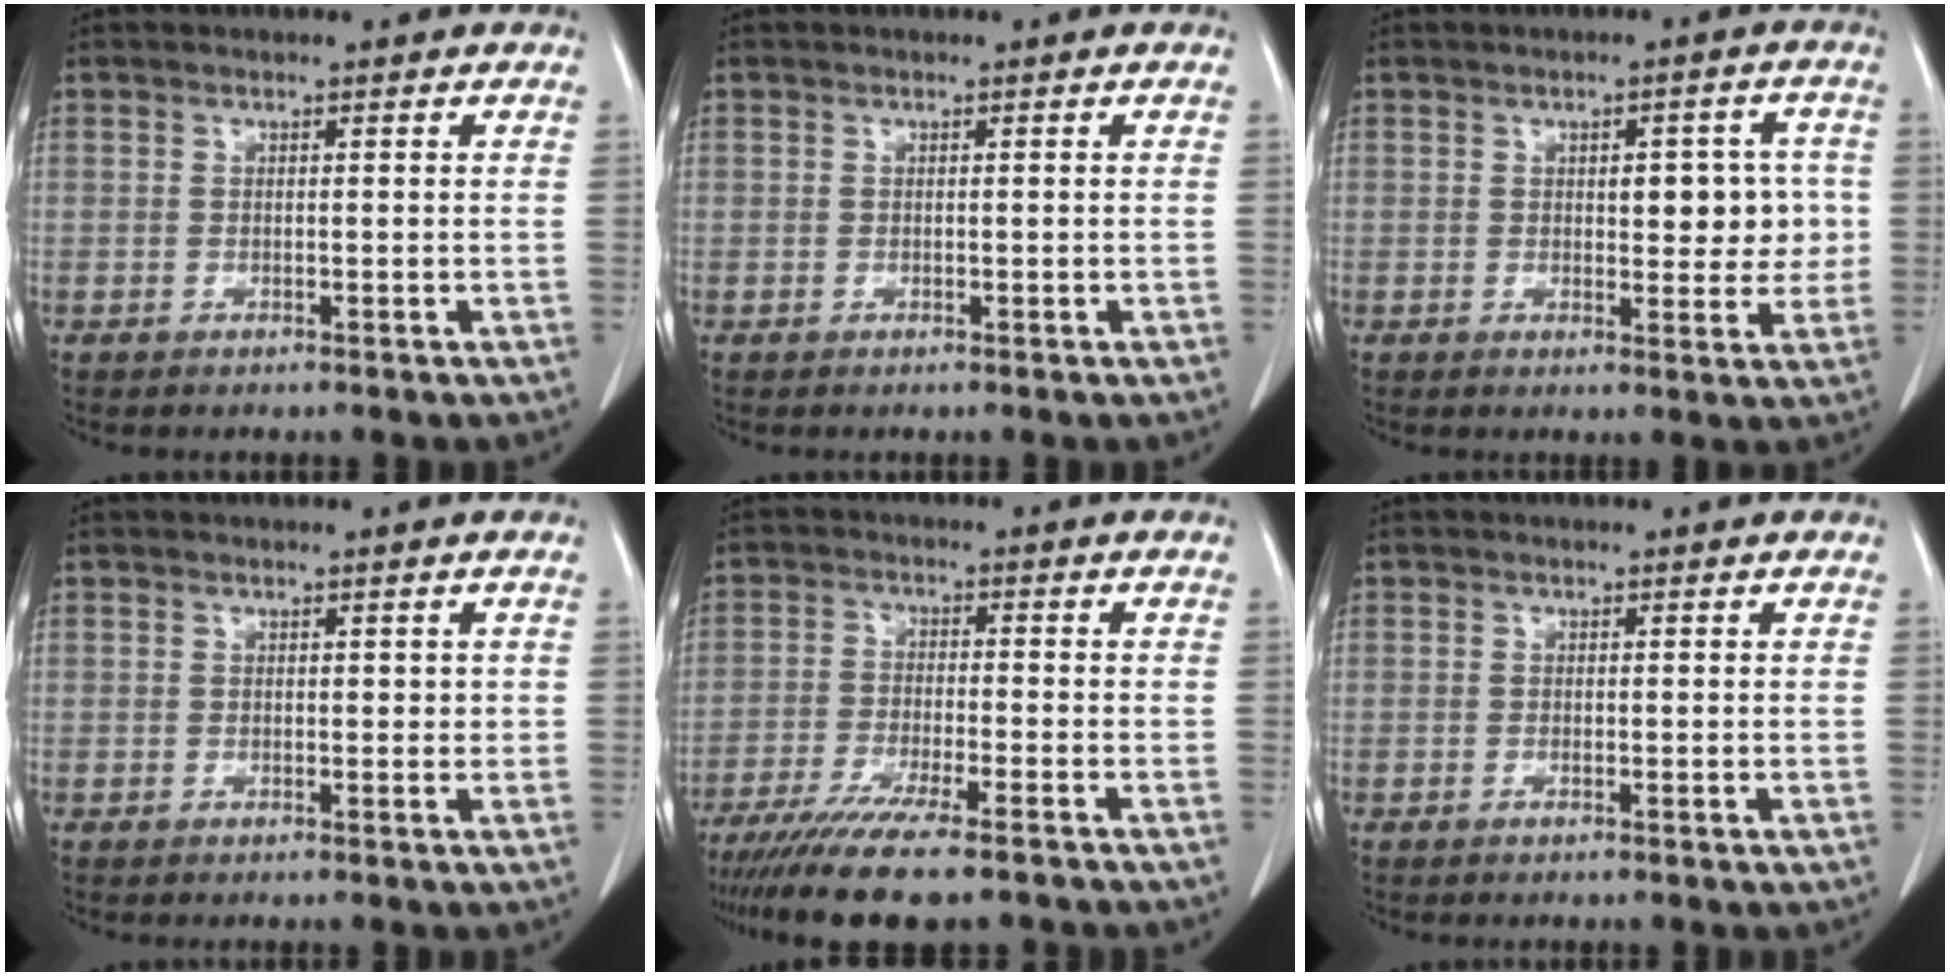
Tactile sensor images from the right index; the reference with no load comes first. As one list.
[{"total": 0.0}, {"total": 6.6, "force": [0.6, 3.1, 5.8], "torque": [-0.061, 0.010, 0.011]}, {"total": 1.1, "force": [0.2, 0.7, 0.9], "torque": [-0.009, 0.003, 0.004]}, {"total": 12.5, "force": [-9.9, 0.9, 7.5], "torque": [-0.123, -0.031, -0.160]}, {"total": 0.6, "force": [-0.3, 0.0, 0.6], "torque": [-0.011, -0.003, -0.002]}]